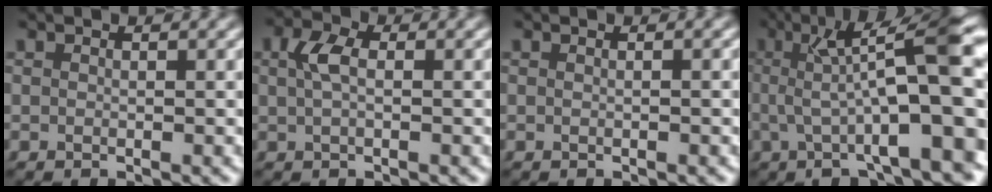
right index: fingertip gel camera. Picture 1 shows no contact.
{"total": 2.4, "force": [0.4, 1.3, 2.0], "torque": [-0.047, 0.000, 0.006]}
{"total": 0.0}
{"total": 10.8, "force": [0.8, 3.4, 10.2], "torque": [-0.140, 0.012, 0.007]}